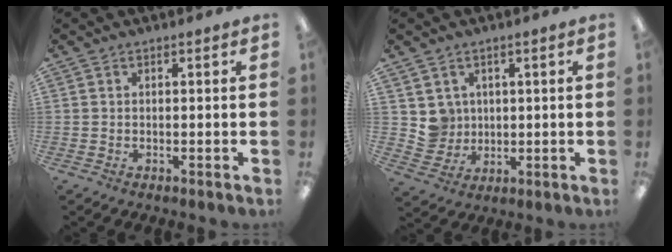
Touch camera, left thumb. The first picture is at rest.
{"total": 5.4, "force": [2.3, 4.9, -0.2], "torque": [-0.006, -0.007, 0.045]}